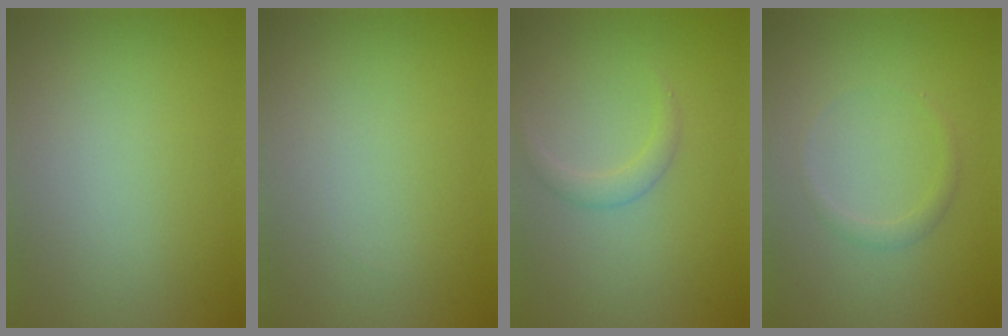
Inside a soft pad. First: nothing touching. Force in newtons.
{"total": 0.0}
{"total": 1.4, "press": 1.4, "slide": 0.0}
{"total": 1.1, "press": 1.1, "slide": 0.0}